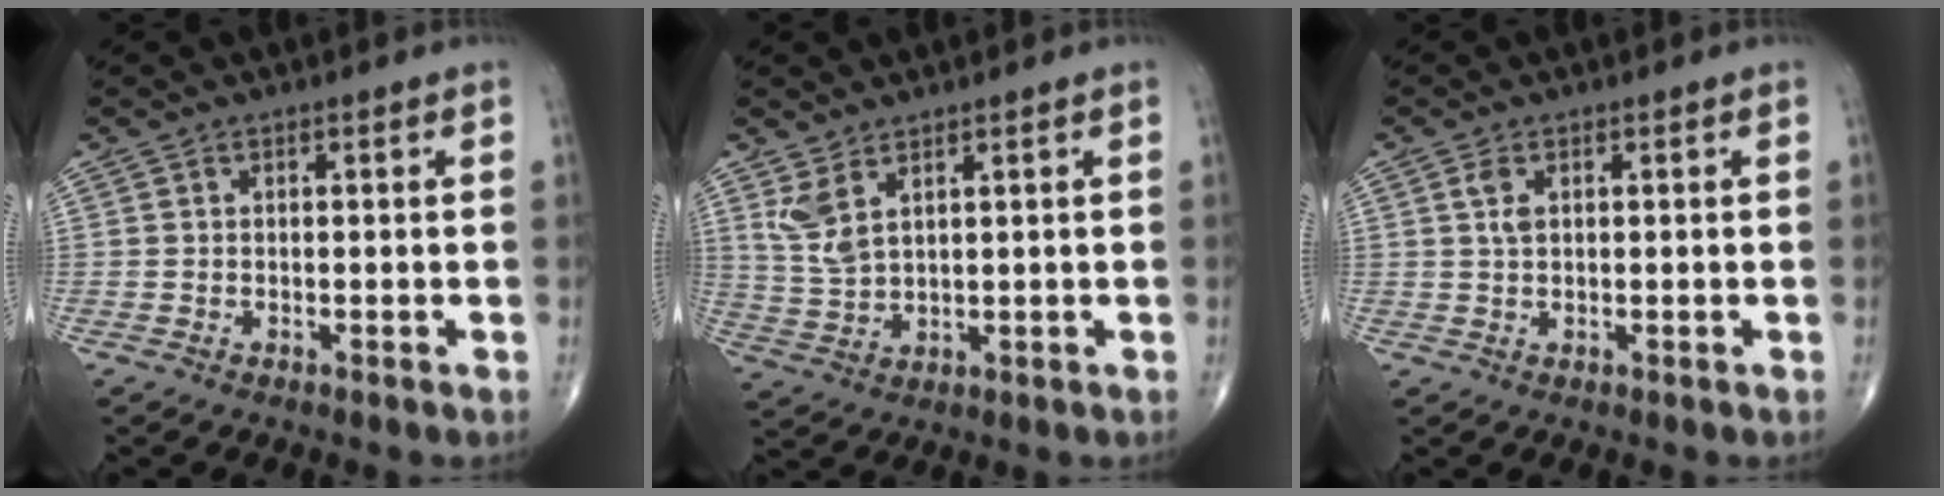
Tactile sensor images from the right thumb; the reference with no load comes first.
{"total": 5.5, "force": [3.1, 2.2, 3.9], "torque": [-0.085, -0.015, 0.075]}
{"total": 2.3, "force": [0.8, 1.2, 1.8], "torque": [-0.039, 0.004, 0.019]}